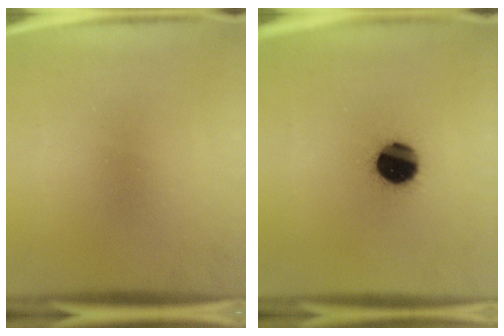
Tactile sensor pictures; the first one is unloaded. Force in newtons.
{"total": 13.3}